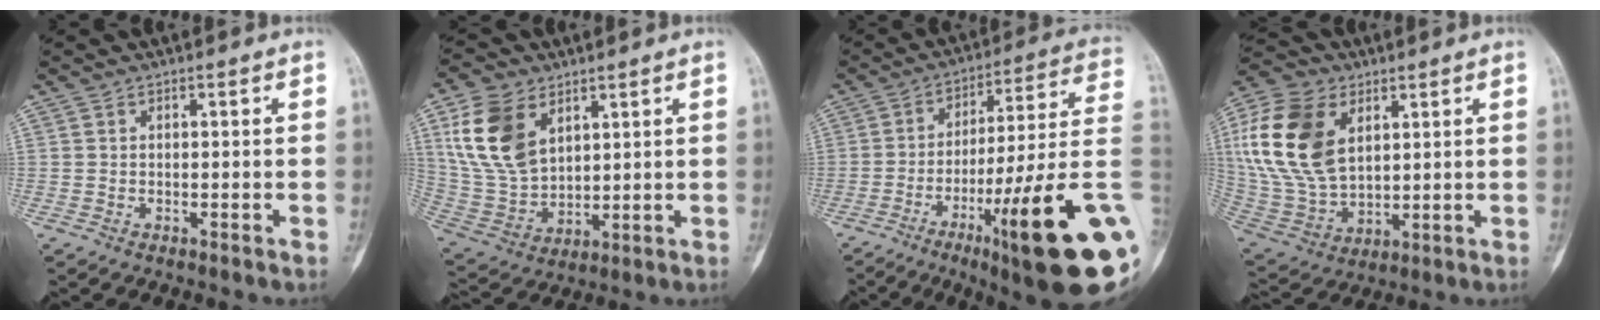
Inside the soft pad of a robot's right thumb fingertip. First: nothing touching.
{"total": 14.8, "force": [6.3, 9.5, 9.4], "torque": [-0.172, -0.022, 0.137]}
{"total": 25.6, "force": [-8.5, 2.6, 24.0], "torque": [-0.305, 0.030, -0.126]}
{"total": 20.0, "force": [5.9, 12.8, 14.2], "torque": [-0.279, -0.014, 0.114]}